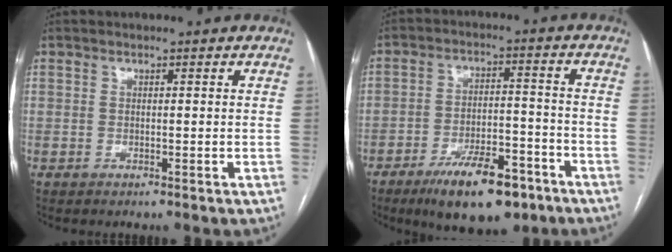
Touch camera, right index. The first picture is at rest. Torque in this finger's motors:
{"motor_torque": [0.55, -0.42, 0.24, 0.03]}